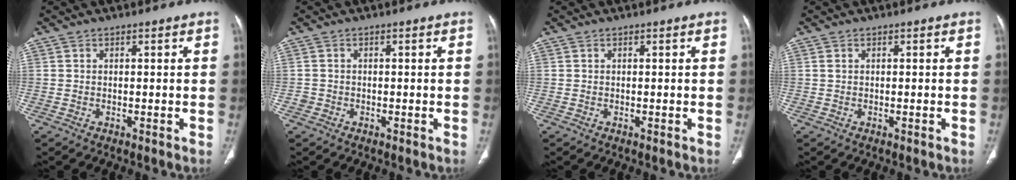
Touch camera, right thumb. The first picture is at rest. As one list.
[{"total": 1.3, "force": [-0.6, 1.1, 0.0], "torque": [0.002, 0.005, -0.018]}, {"total": 0.0}, {"total": 0.6, "force": [0.0, 0.2, 0.5], "torque": [-0.011, -0.001, 0.001]}]